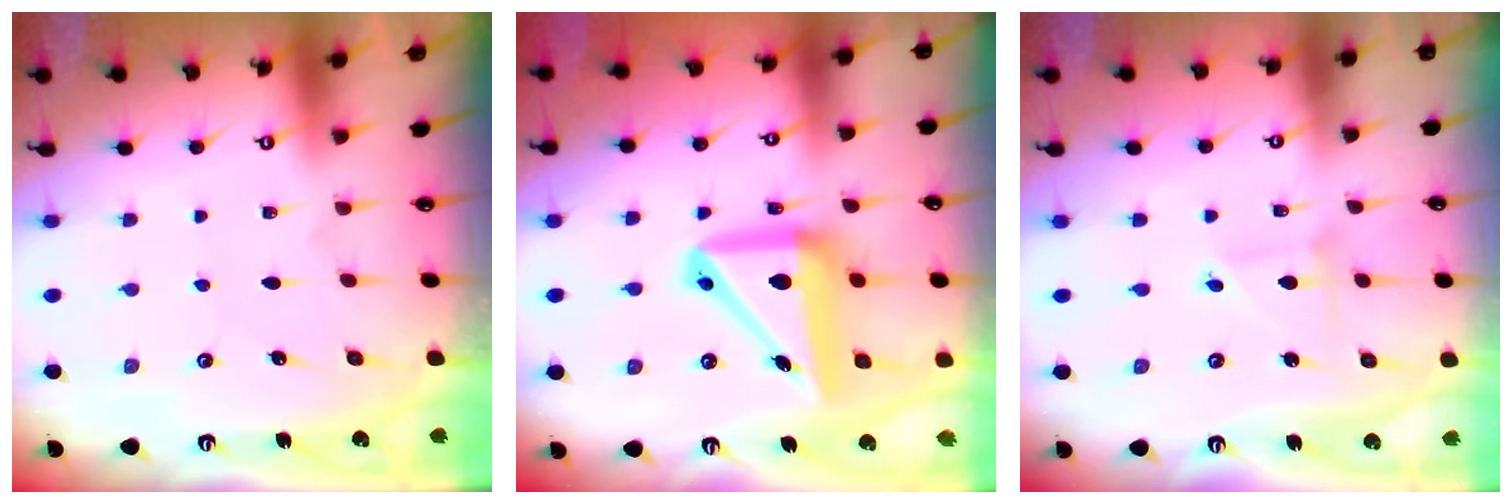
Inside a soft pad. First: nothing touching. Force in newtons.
{"total": 15.3, "press": 15.1, "slide": 2.4}
{"total": 2.1, "press": 2.1, "slide": 0.2}